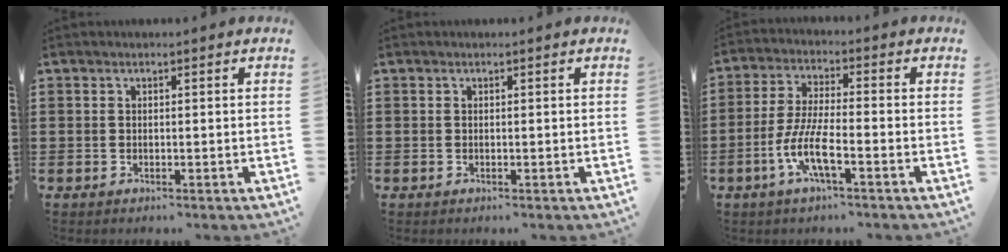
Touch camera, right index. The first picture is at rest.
{"total": 0.0}
{"total": 7.4, "force": [-3.5, 1.1, 6.5], "torque": [-0.156, -0.021, -0.072]}